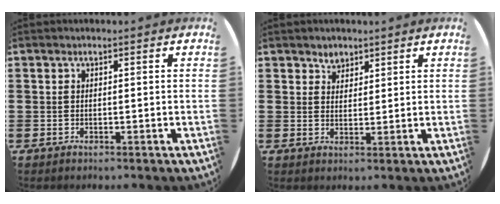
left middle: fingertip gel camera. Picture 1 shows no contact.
{"total": 2.3, "force": [2.0, 1.2, 0.0], "torque": [0.005, 0.001, 0.037]}